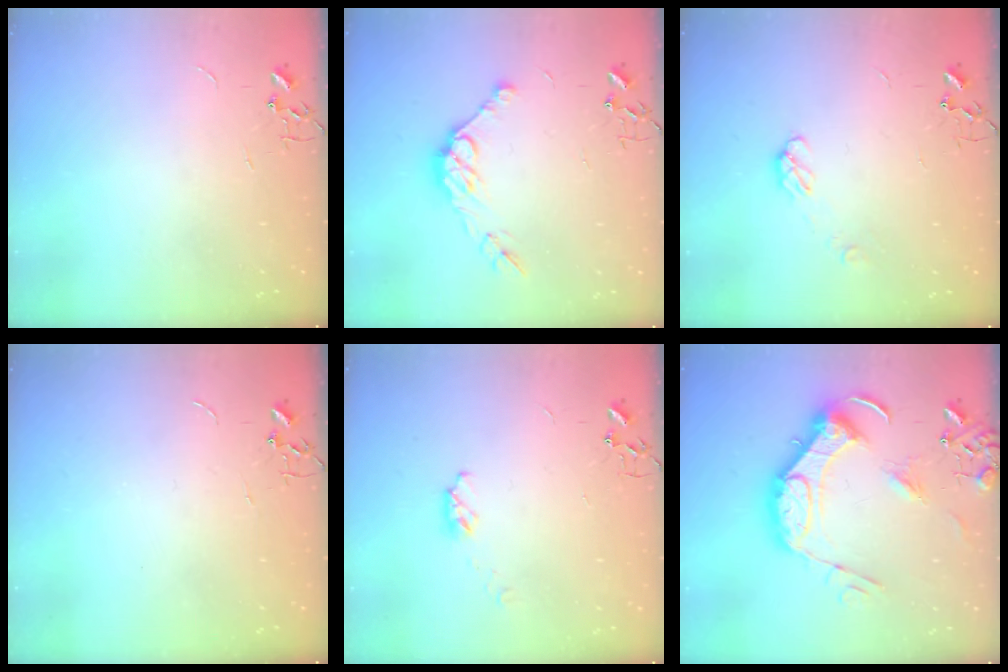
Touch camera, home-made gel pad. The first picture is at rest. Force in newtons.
{"total": 10.9, "press": 10.8, "slide": 0.9}
{"total": 4.9, "press": 4.9, "slide": 0.8}
{"total": 0.0}
{"total": 4.9, "press": 4.8, "slide": 0.5}
{"total": 19.5, "press": 19.4, "slide": 2.4}